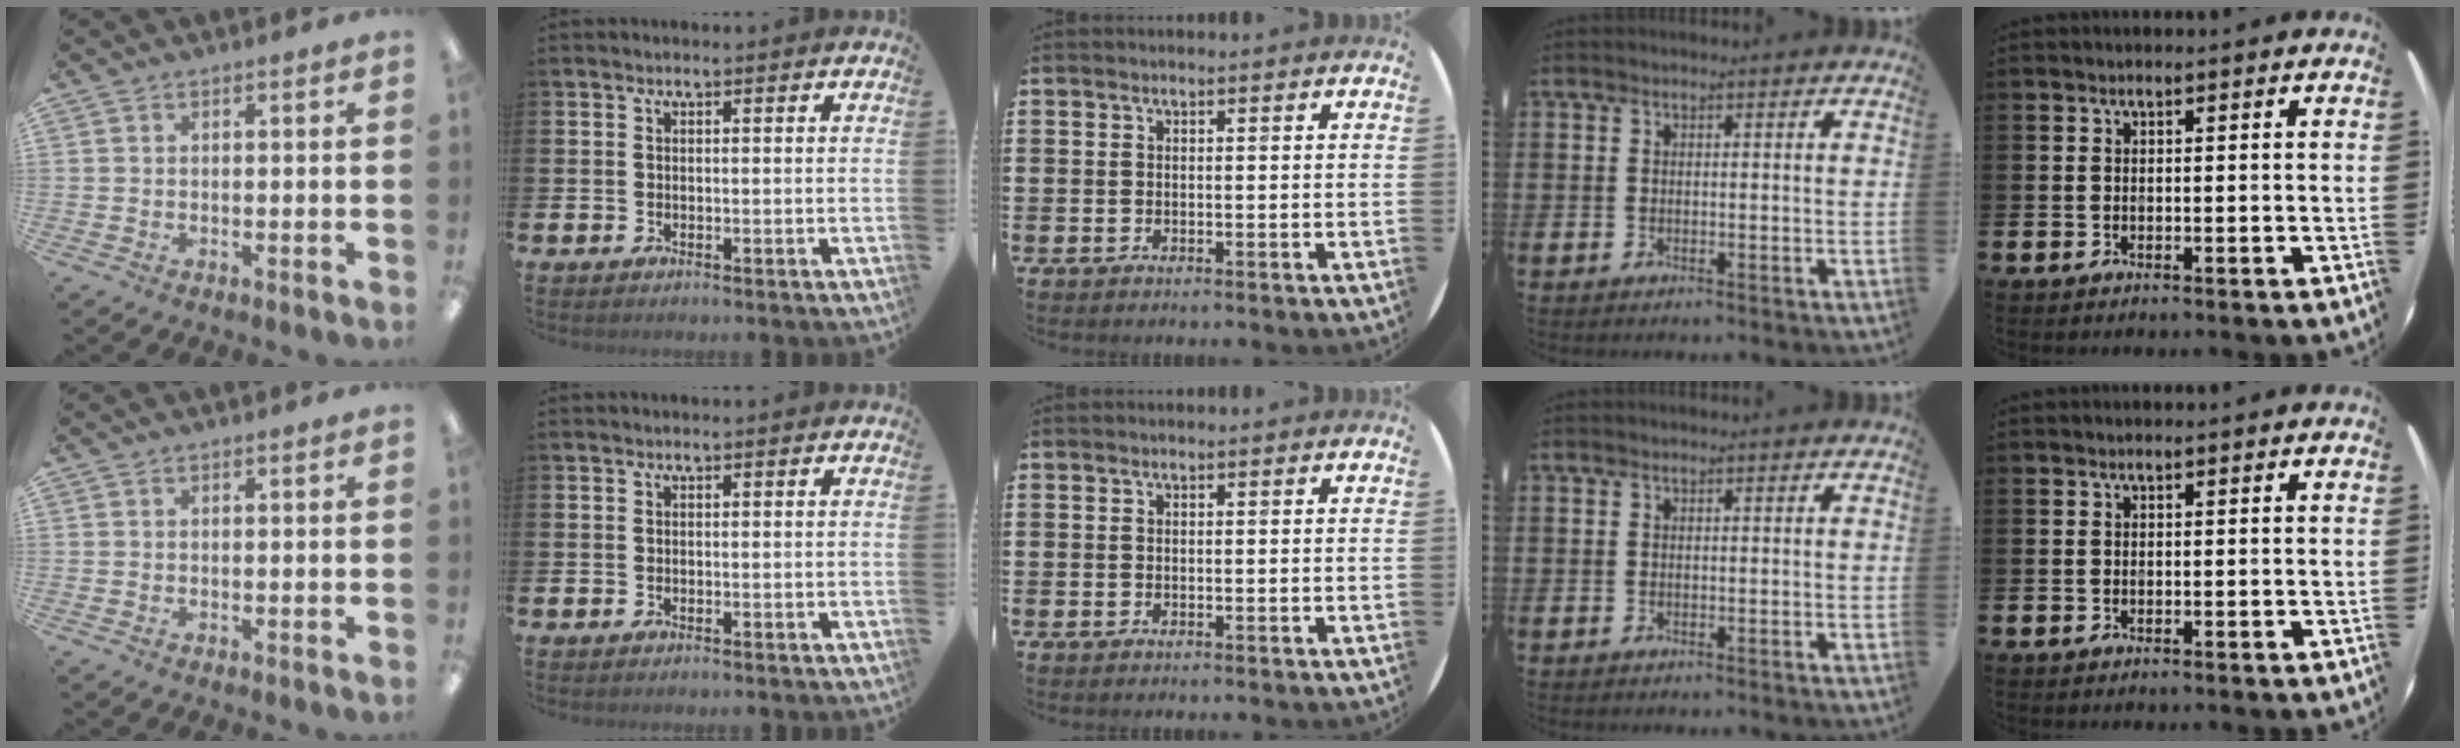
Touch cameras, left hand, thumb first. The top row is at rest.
{}